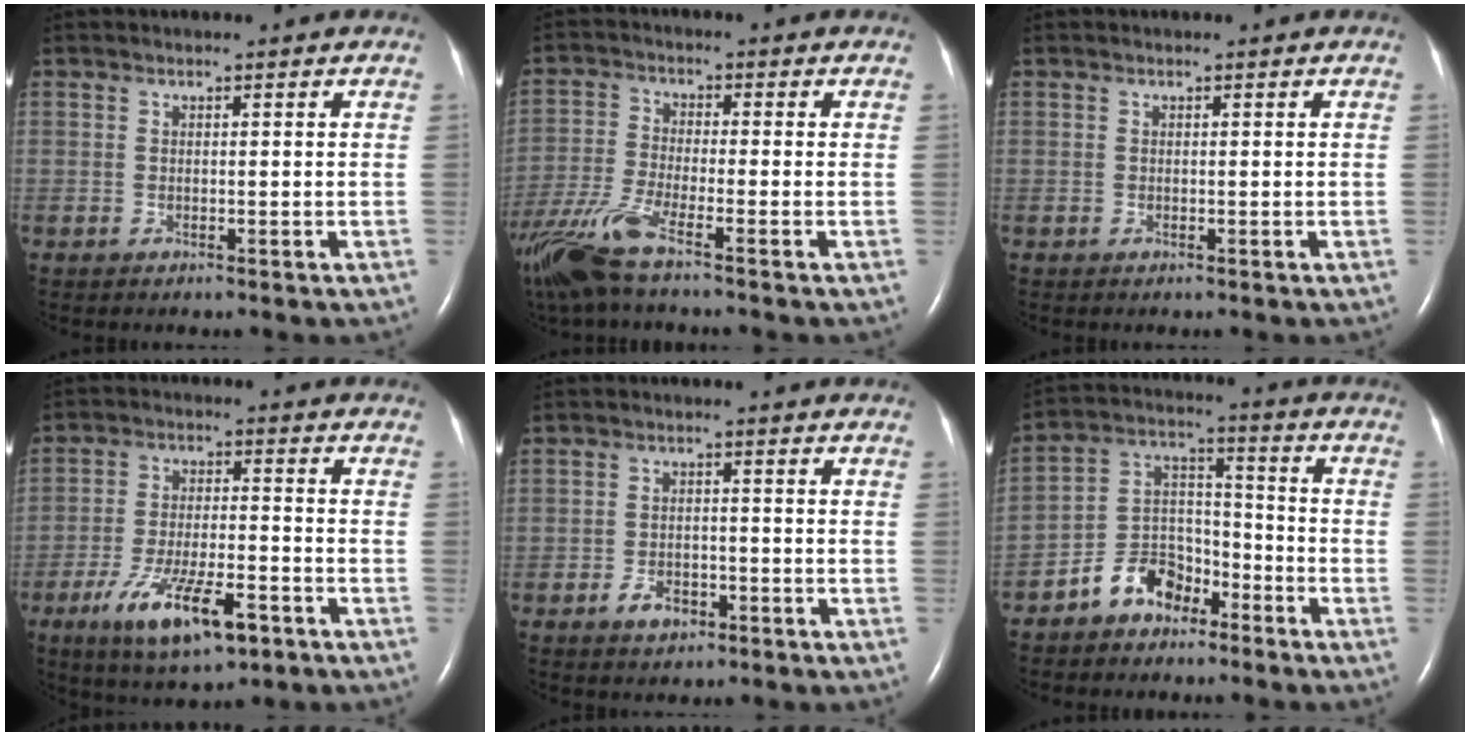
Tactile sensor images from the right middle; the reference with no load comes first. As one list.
[{"total": 10.5, "force": [-7.5, 0.9, 7.4], "torque": [-0.163, -0.028, -0.146]}, {"total": 0.0}, {"total": 11.9, "force": [-6.5, 3.4, 9.4], "torque": [-0.178, -0.013, -0.105]}, {"total": 3.6, "force": [-2.1, 2.1, 2.0], "torque": [-0.038, 0.003, -0.032]}, {"total": 8.5, "force": [-5.9, 5.1, 3.4], "torque": [-0.071, 0.026, -0.110]}]